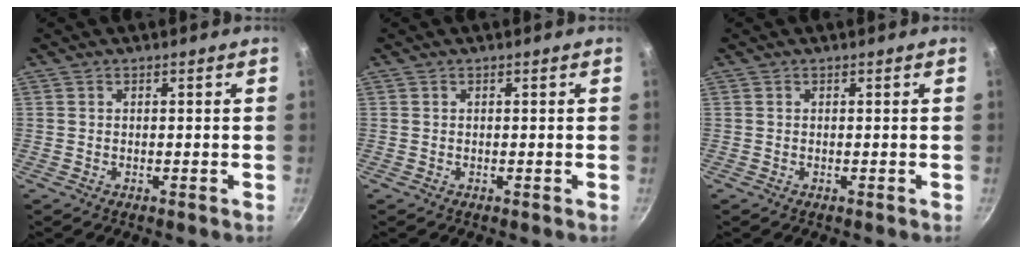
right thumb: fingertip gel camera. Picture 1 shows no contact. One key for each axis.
{"total": 0.0}
{"total": 0.0}